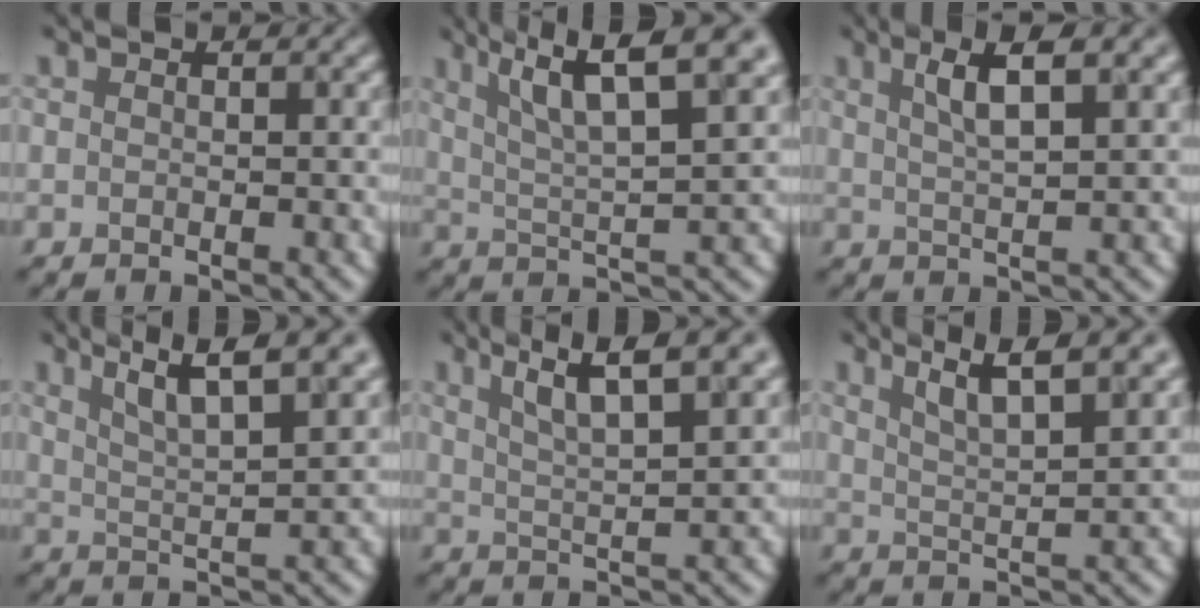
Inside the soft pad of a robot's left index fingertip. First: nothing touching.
{"total": 8.6, "force": [3.9, 2.1, 7.4], "torque": [-0.128, 0.016, 0.072]}
{"total": 4.8, "force": [1.9, 0.7, 4.3], "torque": [-0.077, 0.008, 0.047]}
{"total": 7.5, "force": [4.4, 1.8, 5.8], "torque": [-0.094, 0.022, 0.066]}
{"total": 6.9, "force": [3.7, 1.5, 5.6], "torque": [-0.089, 0.017, 0.068]}
{"total": 6.9, "force": [4.3, 1.6, 5.2], "torque": [-0.080, 0.021, 0.067]}